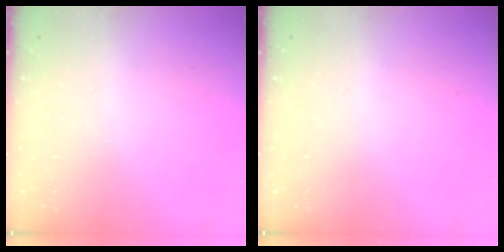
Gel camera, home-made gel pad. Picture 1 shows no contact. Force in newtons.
{"total": 0.0}